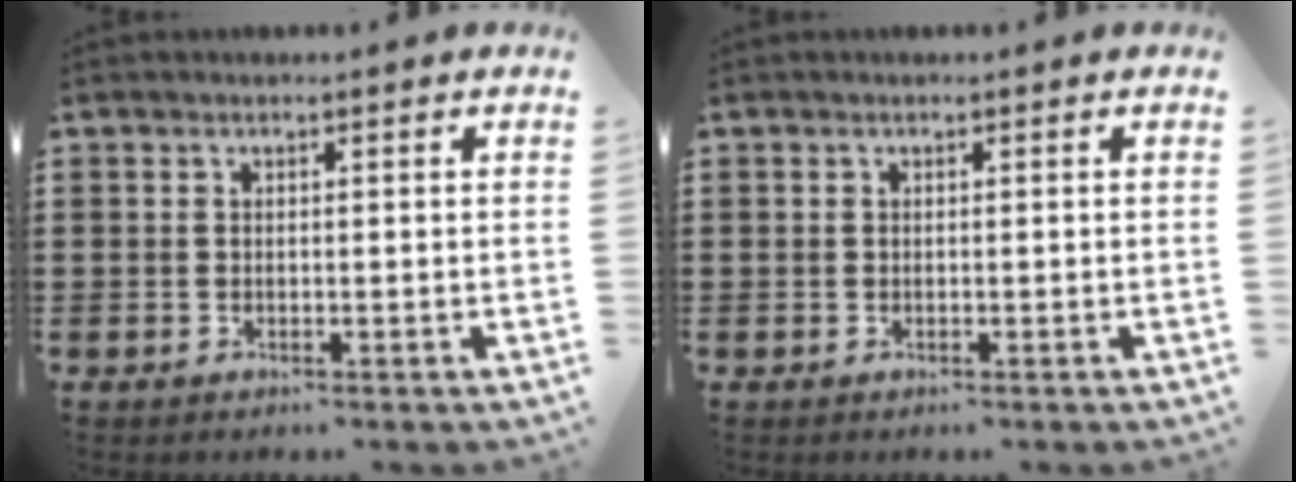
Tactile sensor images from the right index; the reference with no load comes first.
{"total": 0.0}